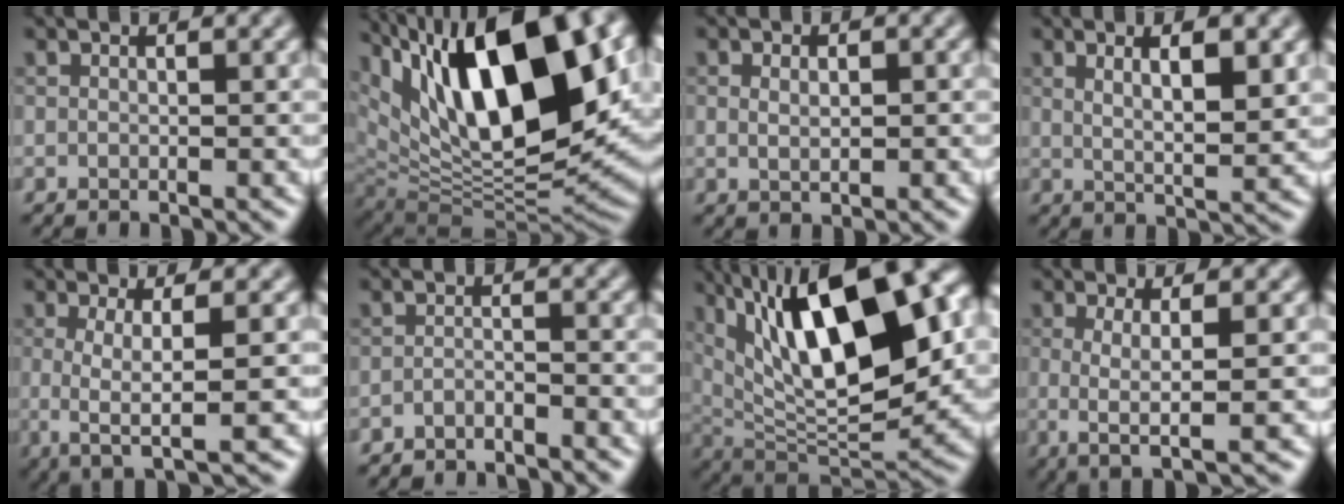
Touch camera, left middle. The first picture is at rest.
{"total": 17.0, "force": [5.9, 7.2, 14.2], "torque": [-0.232, 0.019, 0.099]}
{"total": 1.1, "force": [-0.2, 0.5, 0.9], "torque": [-0.020, 0.001, 0.004]}
{"total": 4.6, "force": [1.2, 1.2, 4.3], "torque": [-0.065, -0.004, 0.027]}
{"total": 4.2, "force": [-0.9, 0.9, 4.0], "torque": [-0.072, -0.001, -0.012]}
{"total": 2.5, "force": [-2.5, 0.0, 0.1], "torque": [-0.002, -0.003, -0.042]}
{"total": 15.7, "force": [4.5, 6.1, 13.8], "torque": [-0.218, 0.011, 0.071]}
{"total": 3.8, "force": [-0.8, 0.7, 3.6], "torque": [-0.067, -0.002, -0.012]}